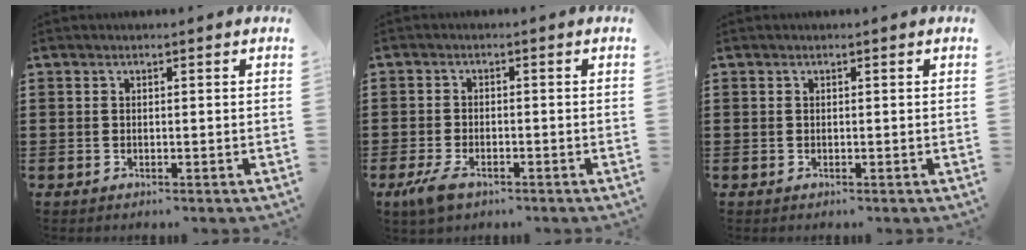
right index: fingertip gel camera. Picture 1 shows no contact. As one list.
[{"total": 3.2, "force": [-2.1, 1.5, 1.9], "torque": [-0.053, 0.000, -0.045]}, {"total": 0.0}]